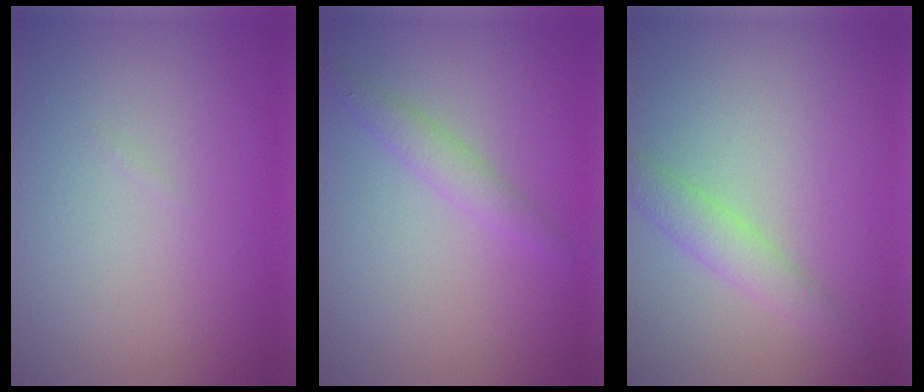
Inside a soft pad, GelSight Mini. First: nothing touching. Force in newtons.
{"total": 1.8, "press": 1.8, "slide": 0.1}
{"total": 2.3, "press": 2.3, "slide": 0.1}